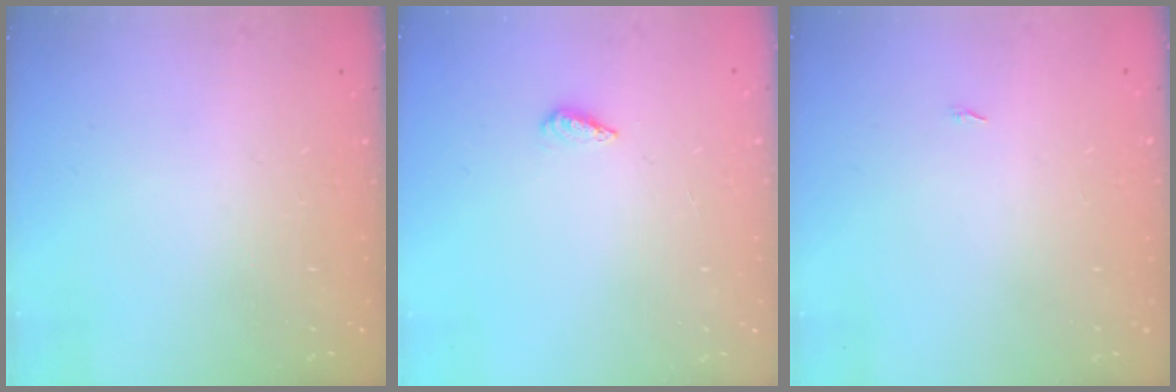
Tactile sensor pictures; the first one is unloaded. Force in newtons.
{"total": 2.1, "press": 1.9, "slide": 0.8}
{"total": 4.0, "press": 1.3, "slide": 3.7}